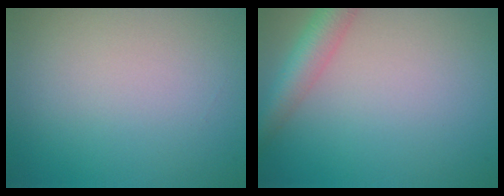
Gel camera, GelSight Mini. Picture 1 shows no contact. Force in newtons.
{"total": 4.1, "press": 4.1, "slide": 0.2}